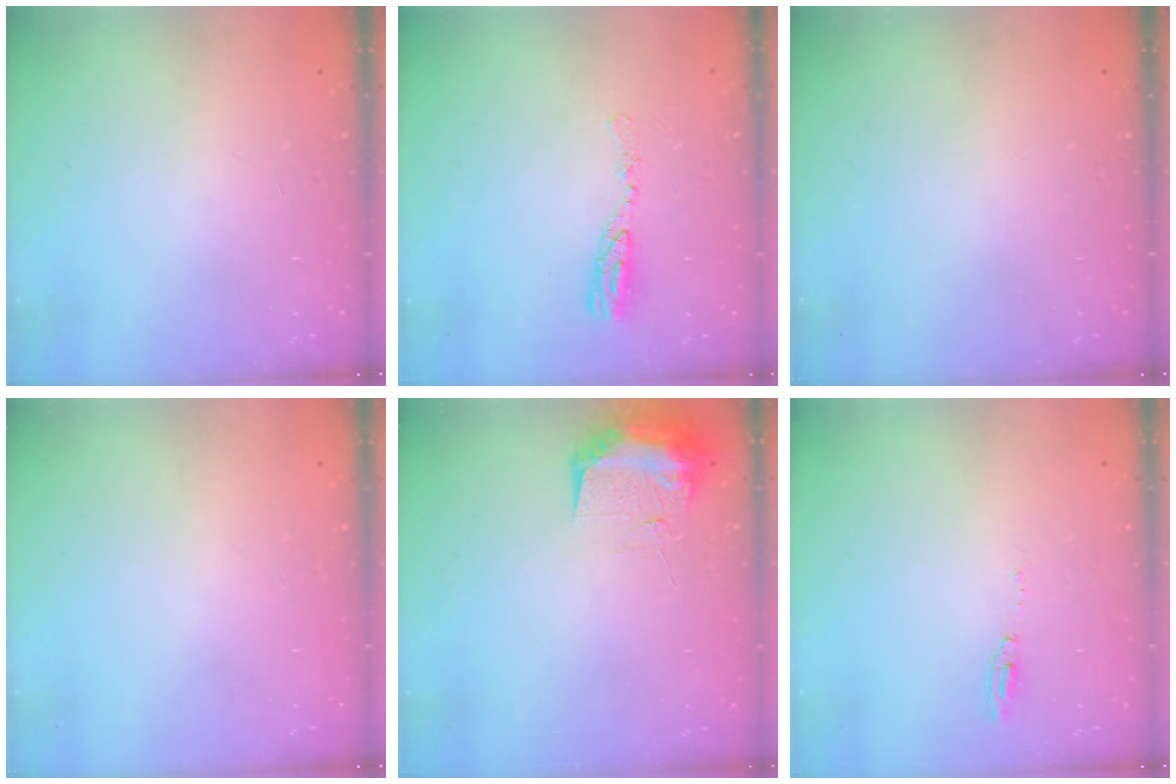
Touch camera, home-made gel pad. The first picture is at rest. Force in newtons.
{"total": 8.1, "press": 8.1, "slide": 0.6}
{"total": 0.0}
{"total": 0.0}
{"total": 9.4, "press": 9.4, "slide": 0.9}
{"total": 4.8, "press": 4.8, "slide": 0.6}